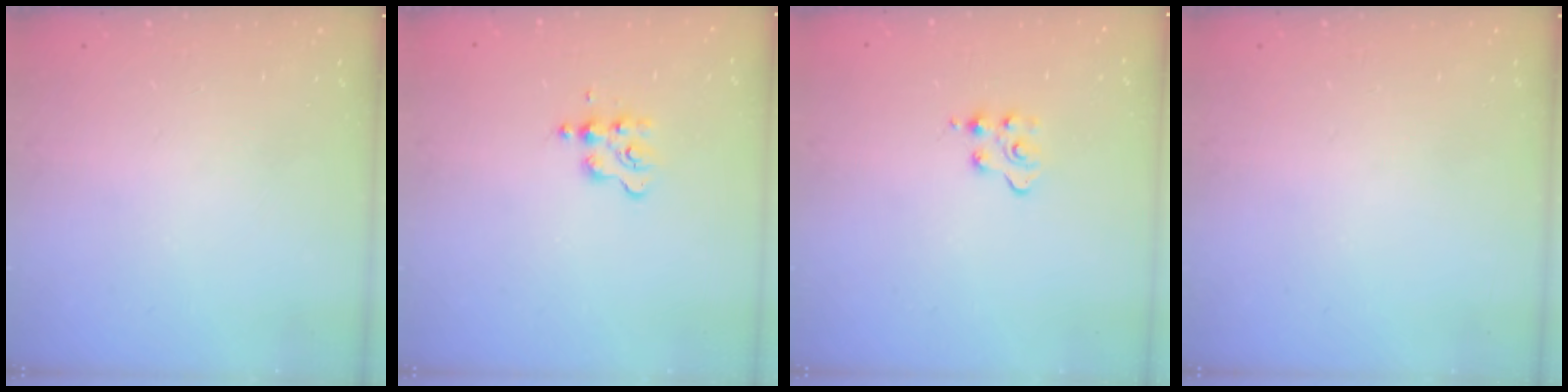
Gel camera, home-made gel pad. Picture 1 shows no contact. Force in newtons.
{"total": 2.7, "press": 2.6, "slide": 0.4}
{"total": 3.0, "press": 3.0, "slide": 0.3}
{"total": 0.0}